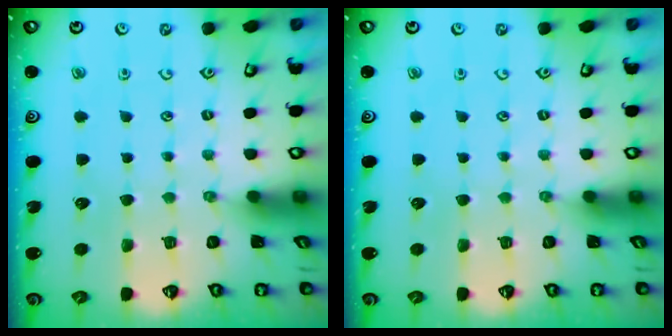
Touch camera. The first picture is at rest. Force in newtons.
{"total": 0.0}